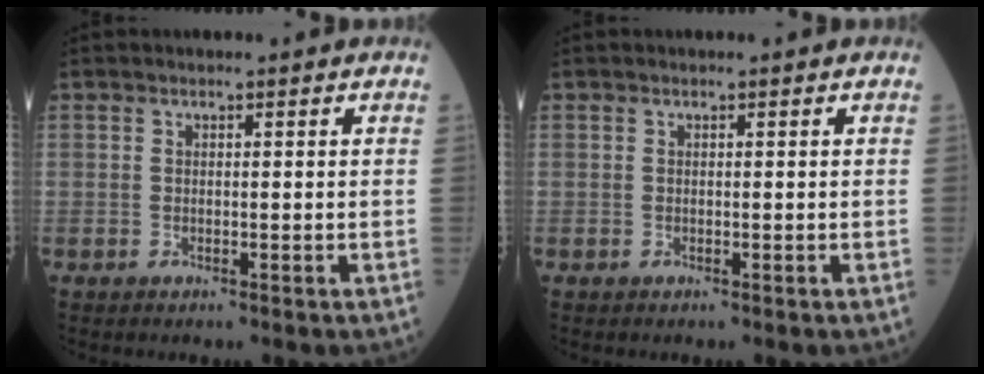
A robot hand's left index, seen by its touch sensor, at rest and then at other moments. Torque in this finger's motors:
{"motor_torque": [-0.03, 0.03, 0.00, 0.00]}